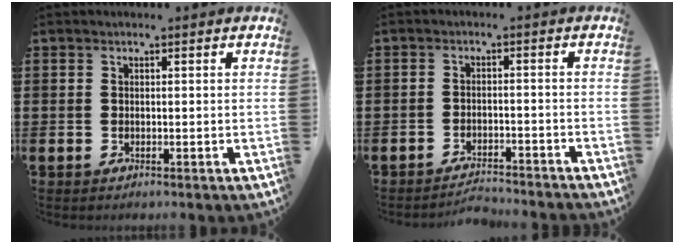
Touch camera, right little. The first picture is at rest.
{"total": 2.3, "force": [-2.3, -0.1, 0.0], "torque": [-0.005, 0.004, -0.049]}